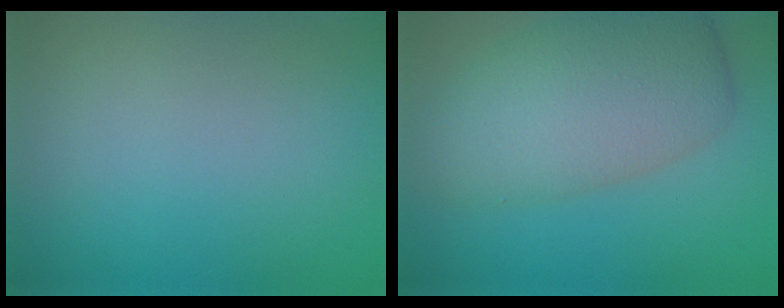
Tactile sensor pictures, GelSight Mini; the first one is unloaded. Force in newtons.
{"total": 7.7, "press": 7.7, "slide": 0.7}